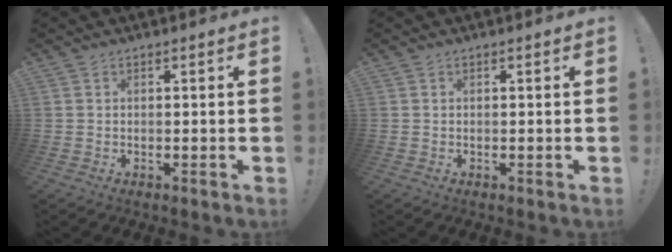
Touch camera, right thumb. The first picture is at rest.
{"total": 0.0}